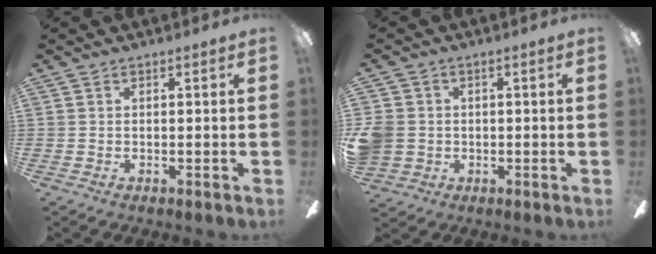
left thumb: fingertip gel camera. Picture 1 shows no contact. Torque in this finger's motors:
{"motor_torque": [0.03, 0.83, 0.31, -0.24, 0.21]}